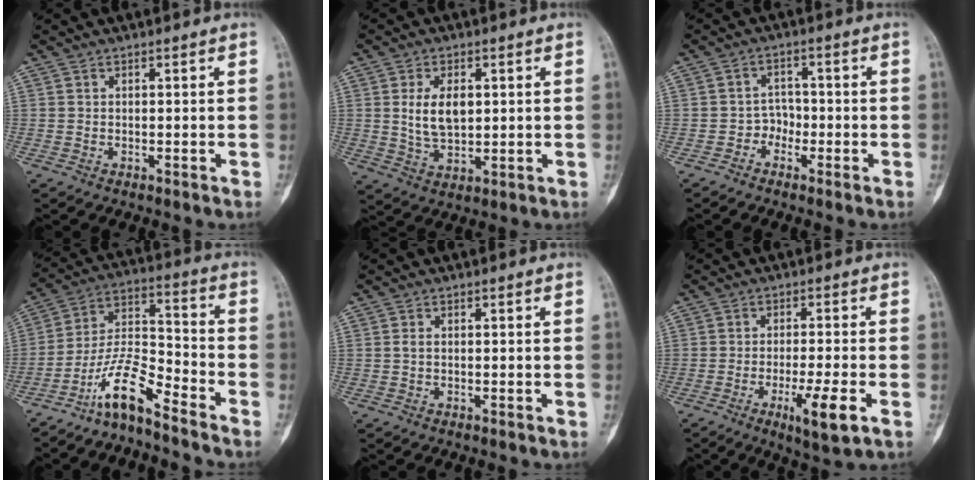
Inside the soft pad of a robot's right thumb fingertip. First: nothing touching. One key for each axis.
{"total": 7.6, "fx": 1.4, "fy": 4.4, "fz": 6.0, "tx": -0.099, "ty": -0.009, "tz": 0.032}
{"total": 2.9, "fx": -1.6, "fy": 2.4, "fz": 0.8, "tx": 0.011, "ty": 0.015, "tz": -0.039}
{"total": 10.3, "fx": -8.0, "fy": 2.0, "fz": 6.2, "tx": -0.126, "ty": 0.084, "tz": -0.157}
{"total": 0.8, "fx": 0.0, "fy": 0.5, "fz": 0.6, "tx": -0.013, "ty": 0.001, "tz": -0.001}
{"total": 7.5, "fx": -3.0, "fy": 1.0, "fz": 6.9, "tx": -0.124, "ty": -0.004, "tz": -0.044}